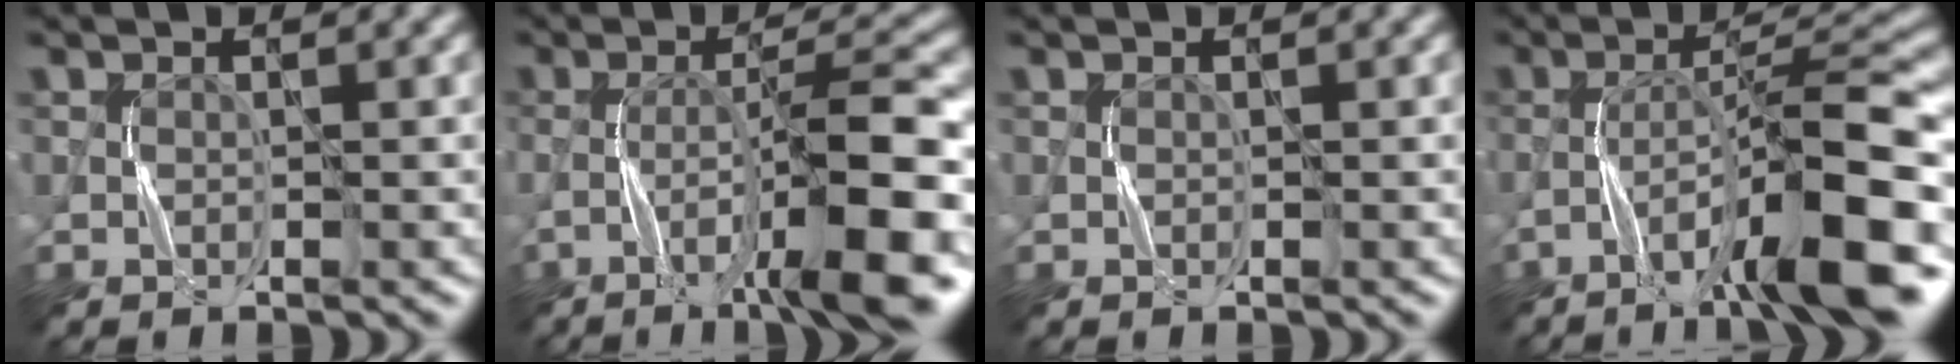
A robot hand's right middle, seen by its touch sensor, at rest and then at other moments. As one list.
[{"total": 10.1, "force": [-4.0, 1.9, 9.1], "torque": [-0.134, 0.012, -0.064]}, {"total": 0.0}, {"total": 10.6, "force": [-5.5, 1.9, 8.9], "torque": [-0.131, 0.023, -0.084]}]